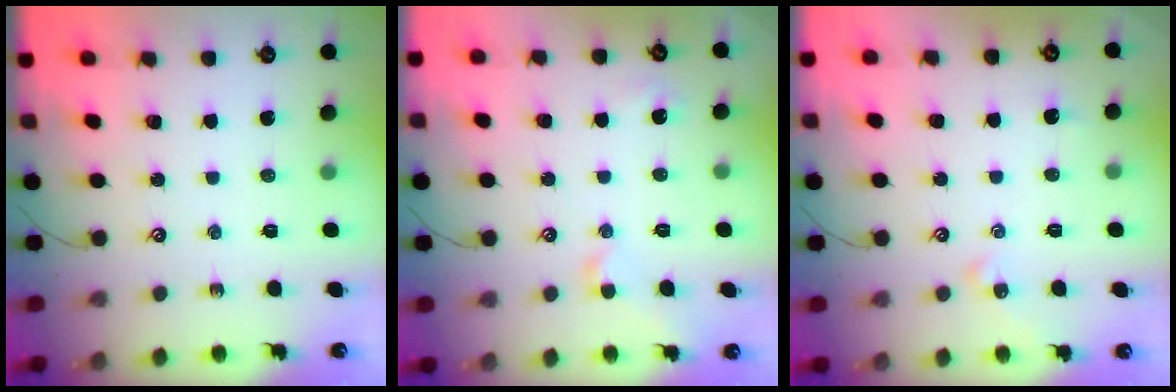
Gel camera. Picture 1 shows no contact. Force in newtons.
{"total": 1.7, "press": 1.6, "slide": 0.5}
{"total": 1.8, "press": 1.7, "slide": 0.6}